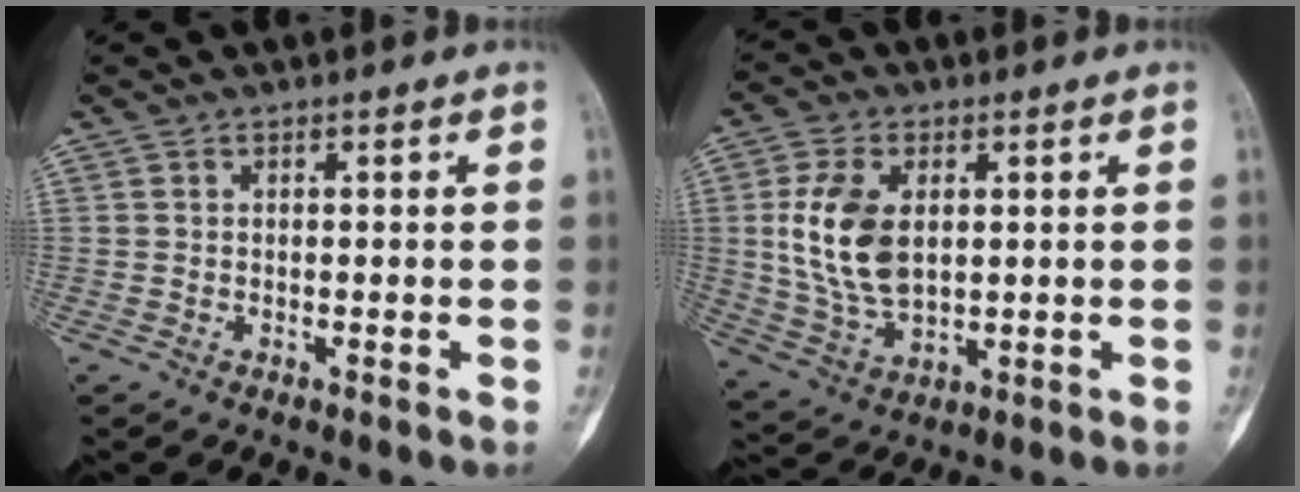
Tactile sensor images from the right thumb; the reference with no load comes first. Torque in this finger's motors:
{"motor_torque": [1.43, 1.47, 0.78, -0.87, 0.31]}